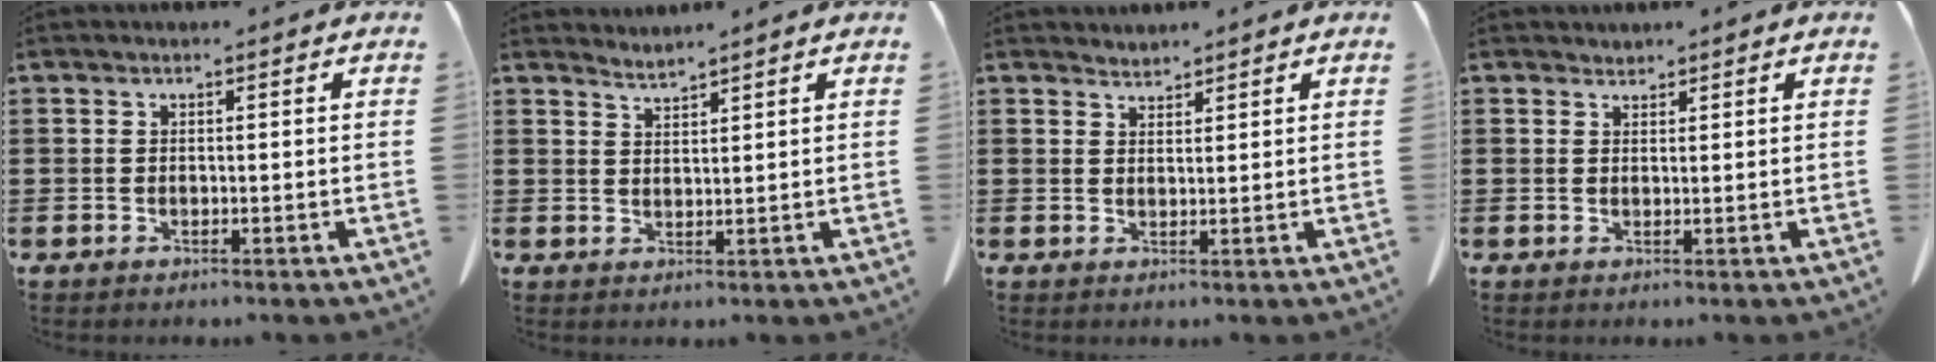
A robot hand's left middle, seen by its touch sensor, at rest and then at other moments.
{"total": 1.9, "force": [1.9, -0.3, -0.2], "torque": [0.000, -0.005, 0.037]}
{"total": 1.9, "force": [1.9, 0.3, -0.3], "torque": [0.000, -0.004, 0.038]}
{"total": 1.3, "force": [1.2, 0.5, -0.1], "torque": [-0.001, 0.001, 0.024]}